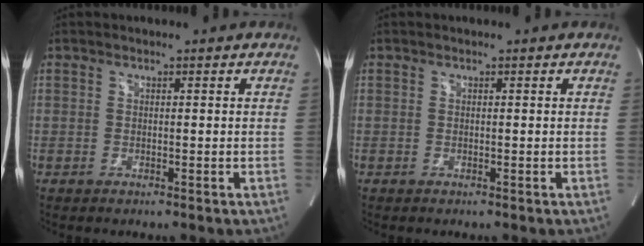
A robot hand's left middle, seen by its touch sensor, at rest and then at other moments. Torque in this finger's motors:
{"motor_torque": [0.00, 0.00, 0.00, 0.00]}